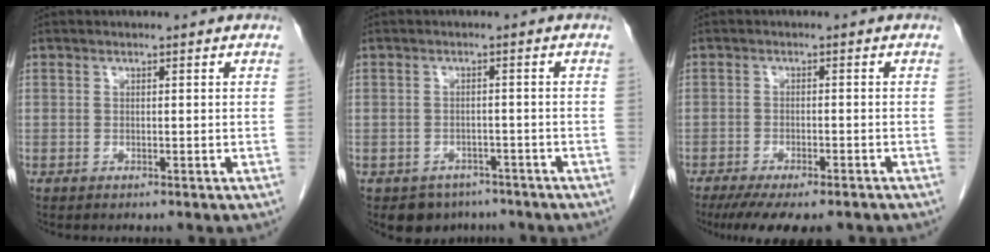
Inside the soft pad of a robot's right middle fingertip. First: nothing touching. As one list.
[{"total": 4.6, "force": [-3.5, 3.0, 0.3], "torque": [0.002, 0.008, -0.047]}, {"total": 11.1, "force": [-8.8, 2.8, 6.2], "torque": [-0.090, -0.014, -0.126]}]